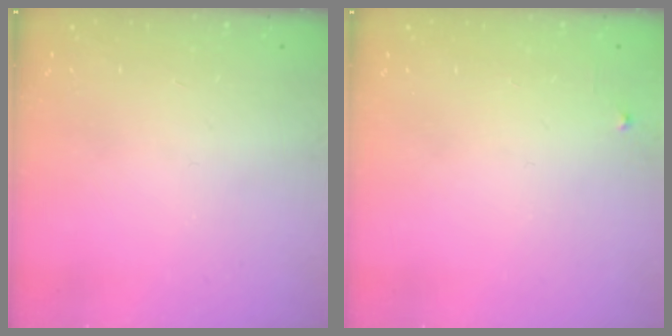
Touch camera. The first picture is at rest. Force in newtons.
{"total": 2.4, "press": 2.3, "slide": 0.4}